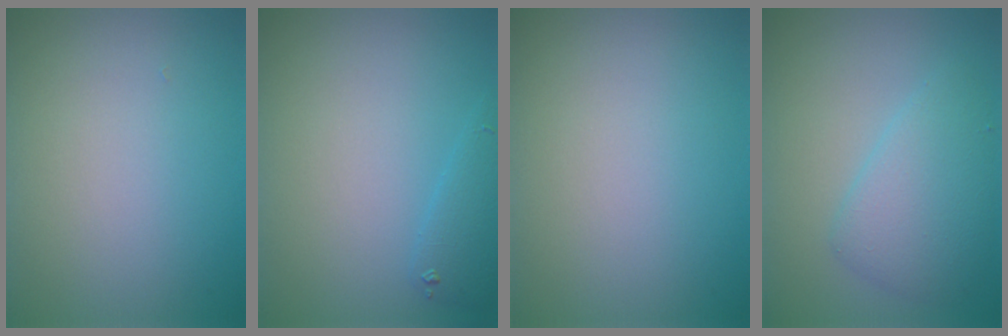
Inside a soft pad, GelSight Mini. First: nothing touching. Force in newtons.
{"total": 1.7, "press": 1.7, "slide": 0.2}
{"total": 0.0}
{"total": 3.9, "press": 3.9, "slide": 0.1}